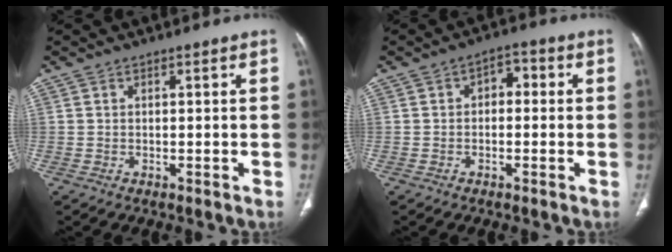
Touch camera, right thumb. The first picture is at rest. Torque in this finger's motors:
{"motor_torque": [-0.55, 0.25, -0.19, 0.03, 0.09]}